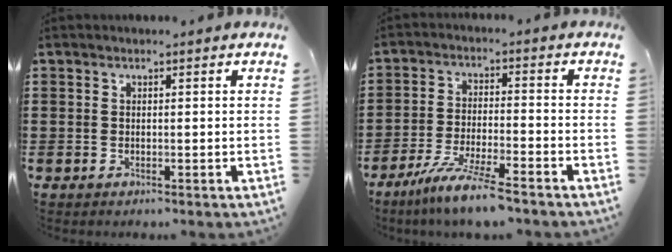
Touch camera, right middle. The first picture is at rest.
{"total": 7.7, "force": [-6.4, -0.1, 4.2], "torque": [-0.089, -0.014, -0.122]}